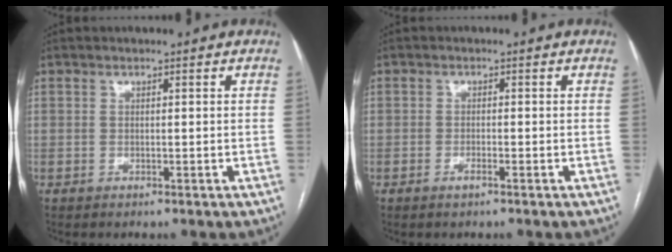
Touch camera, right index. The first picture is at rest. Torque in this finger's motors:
{"motor_torque": [-0.64, 0.33, -0.63, -0.21]}